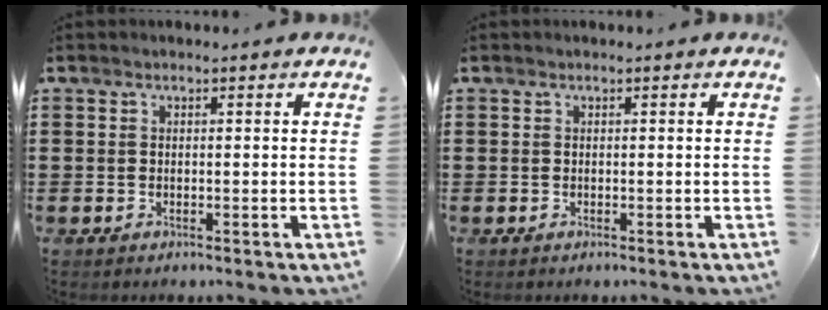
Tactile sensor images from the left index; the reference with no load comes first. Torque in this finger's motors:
{"motor_torque": [0.00, 0.00, 0.00, 0.00]}